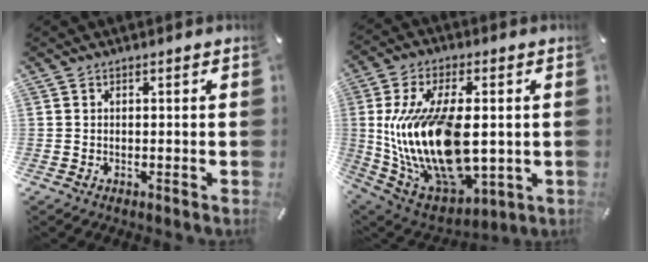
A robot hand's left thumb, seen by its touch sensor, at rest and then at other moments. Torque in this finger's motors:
{"motor_torque": [2.51, 2.51, 2.77, 0.00, 1.05]}